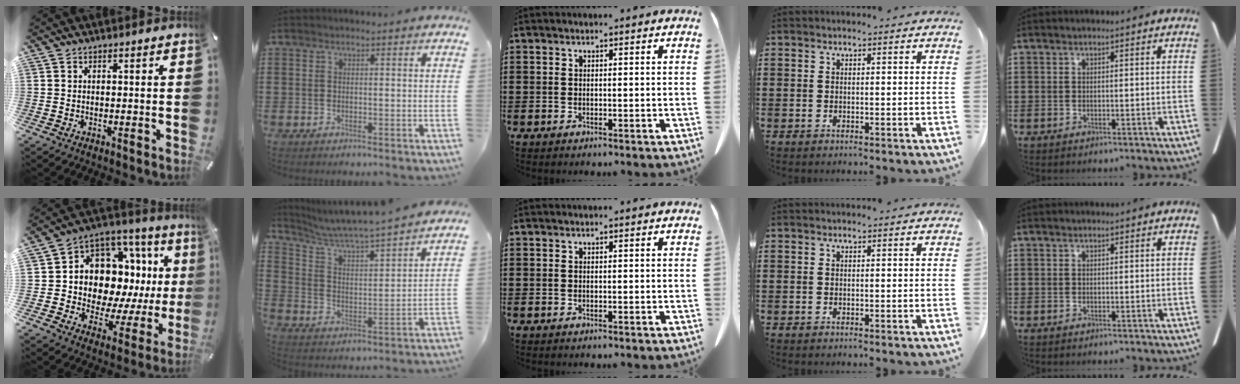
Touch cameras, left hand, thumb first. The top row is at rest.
{"thumb": {"total": 14.8, "force": [4.2, 10.7, 9.4], "torque": [-0.157, -0.054, 0.077]}, "index": {"total": 5.0, "force": [4.6, 0.2, 1.7], "torque": [-0.058, -0.041, 0.069]}}